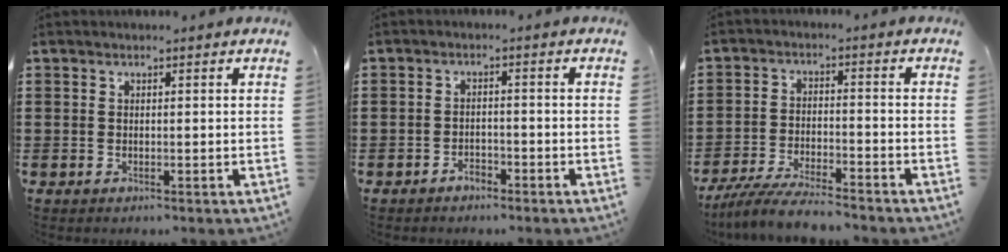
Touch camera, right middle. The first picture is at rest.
{"total": 2.1, "force": [-1.9, 0.8, 0.4], "torque": [-0.014, 0.001, -0.040]}
{"total": 6.4, "force": [-6.0, 0.6, 2.3], "torque": [-0.053, -0.003, -0.117]}